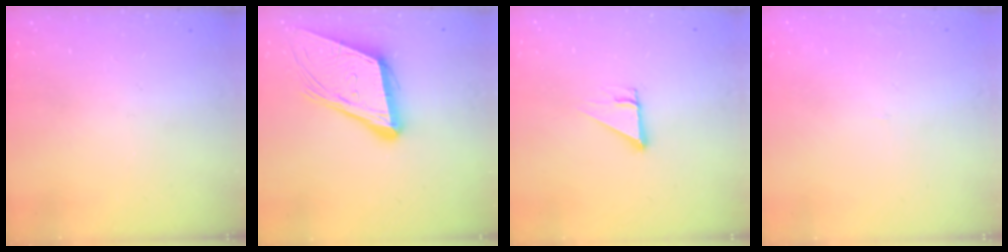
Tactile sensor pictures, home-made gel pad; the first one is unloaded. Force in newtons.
{"total": 14.7, "press": 14.2, "slide": 3.9}
{"total": 2.7, "press": 2.7, "slide": 0.0}
{"total": 1.5, "press": 1.5, "slide": 0.1}